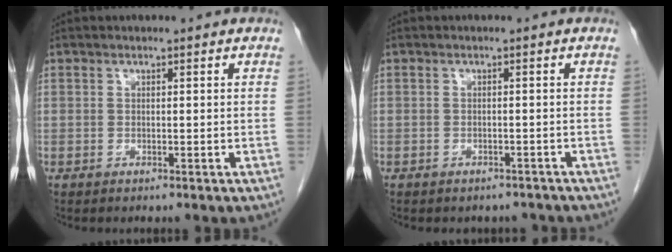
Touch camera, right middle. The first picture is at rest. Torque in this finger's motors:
{"motor_torque": [0.03, -0.02, 0.01, 0.01]}